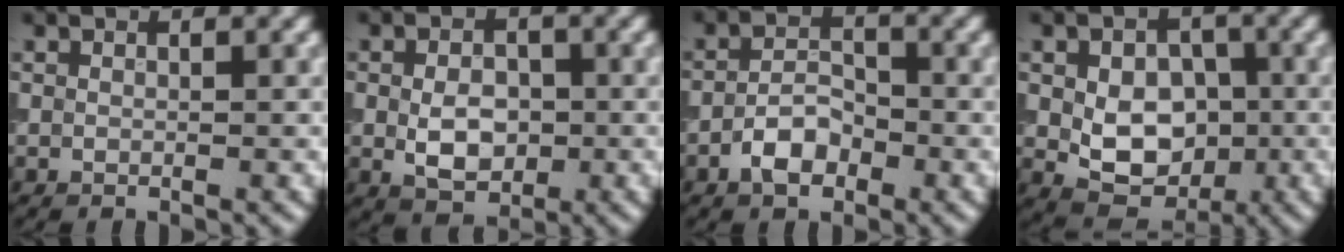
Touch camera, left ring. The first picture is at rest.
{"total": 4.1, "force": [-0.4, 2.8, 2.9], "torque": [-0.051, -0.002, -0.006]}
{"total": 3.3, "force": [-1.7, 1.8, 2.1], "torque": [-0.035, 0.007, -0.036]}
{"total": 6.7, "force": [-0.7, 4.7, 4.7], "torque": [-0.080, -0.003, -0.013]}